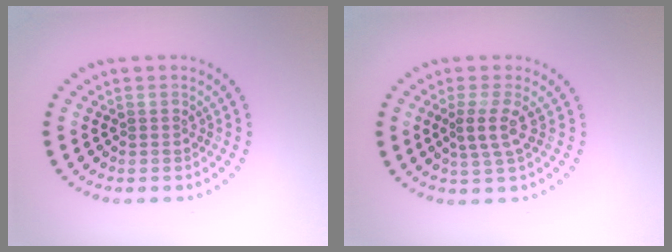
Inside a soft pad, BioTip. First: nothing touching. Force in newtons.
{"total": 2.3, "press": 1.8, "slide": 1.3}